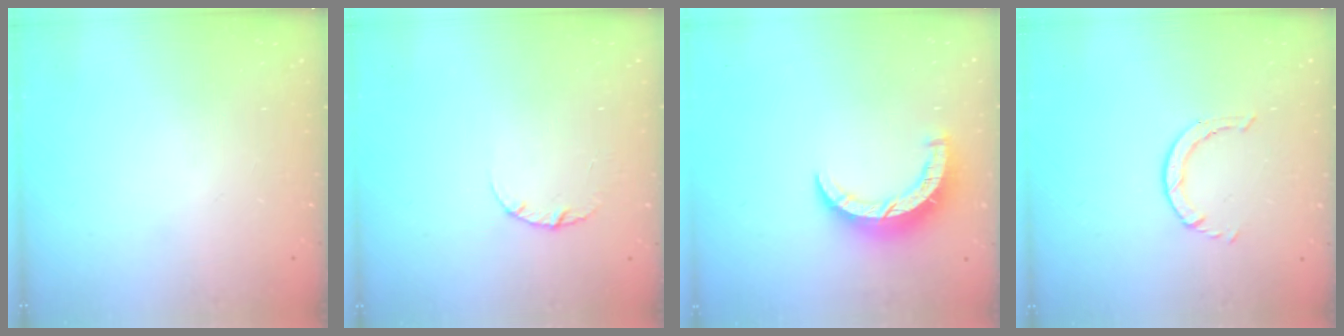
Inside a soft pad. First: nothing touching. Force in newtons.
{"total": 2.6, "press": 2.6, "slide": 0.3}
{"total": 7.9, "press": 7.8, "slide": 0.6}
{"total": 0.8, "press": 0.7, "slide": 0.1}